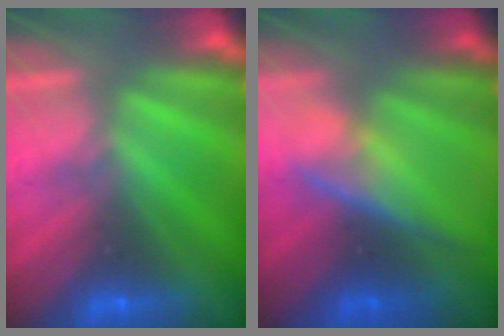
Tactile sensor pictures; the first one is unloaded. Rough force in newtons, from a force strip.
{"total": 2.8}